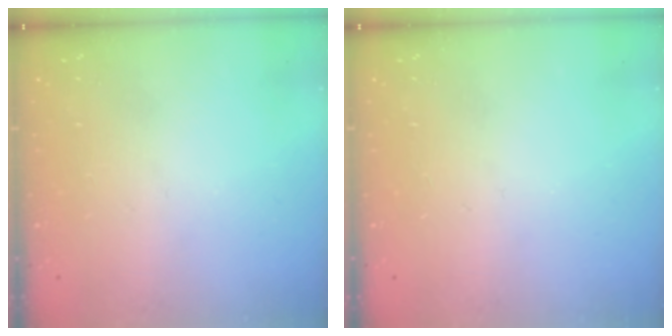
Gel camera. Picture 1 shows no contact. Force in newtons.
{"total": 0.0}